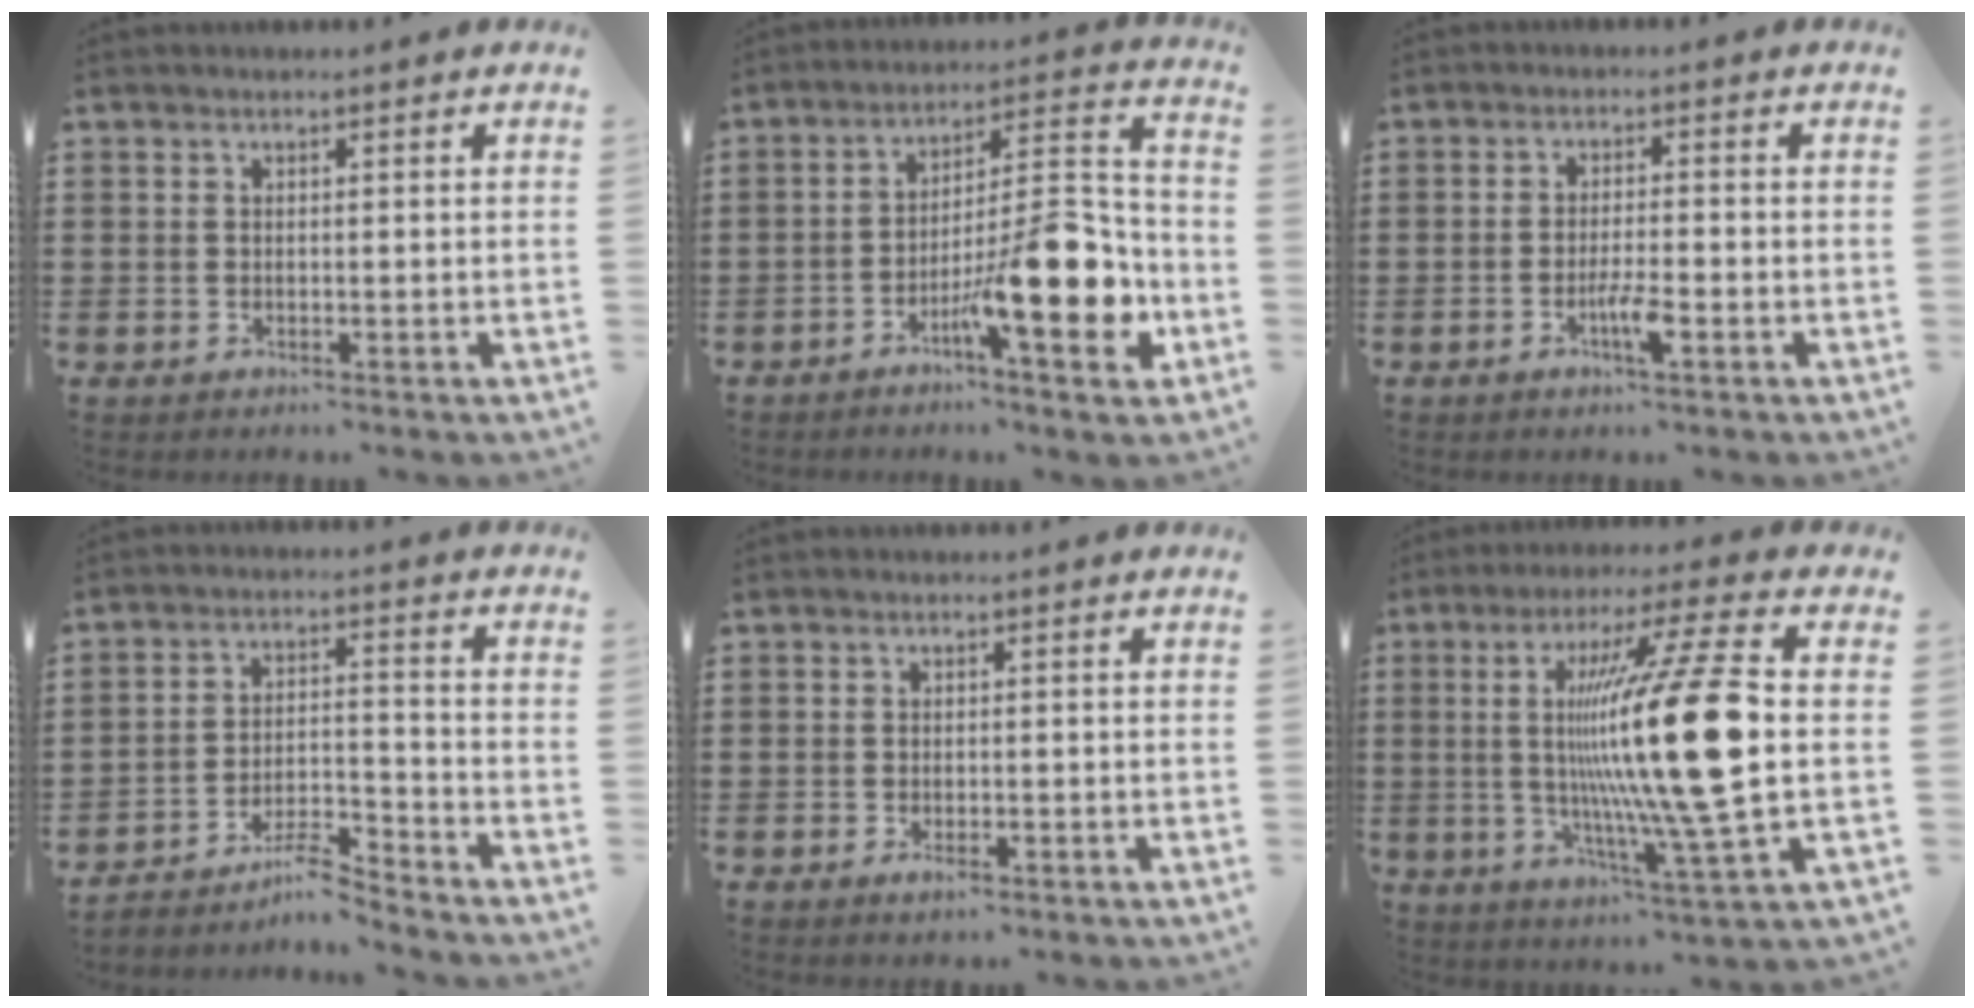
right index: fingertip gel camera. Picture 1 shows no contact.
{"total": 14.5, "force": [-6.3, 3.3, 12.6], "torque": [-0.187, -0.001, -0.106]}
{"total": 3.7, "force": [-1.7, 0.5, 3.2], "torque": [-0.061, -0.002, -0.032]}
{"total": 6.0, "force": [-5.4, 0.5, 2.4], "torque": [-0.047, 0.000, -0.106]}
{"total": 1.2, "force": [-0.8, 0.4, 0.9], "torque": [-0.020, -0.006, -0.014]}
{"total": 20.5, "force": [1.2, 1.7, 20.3], "torque": [-0.372, -0.021, 0.001]}